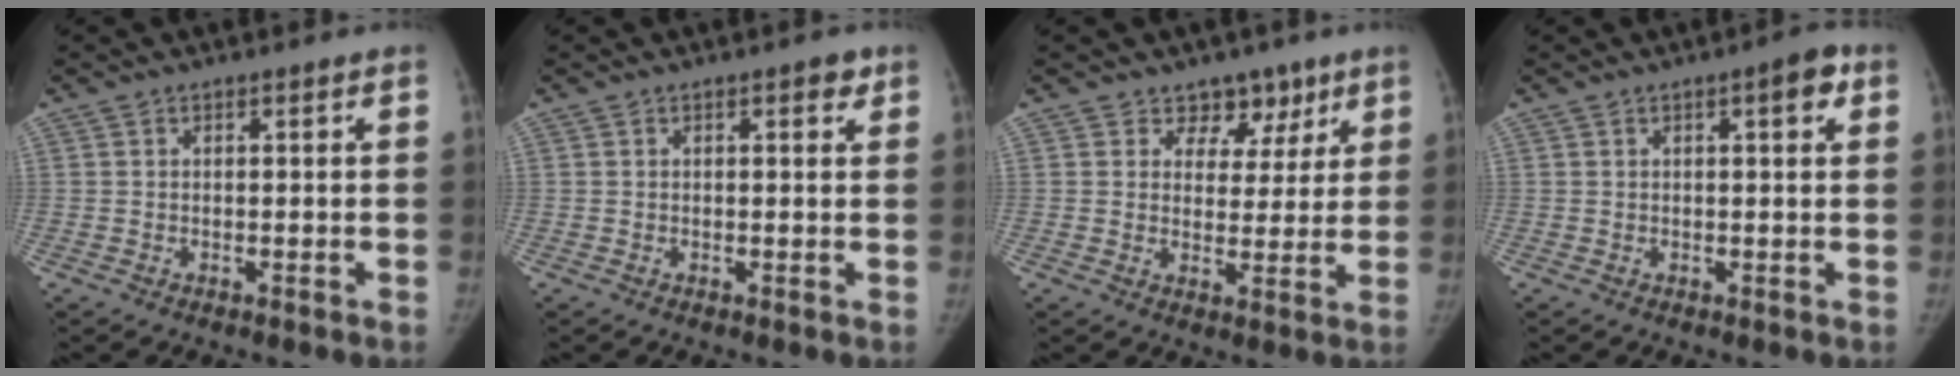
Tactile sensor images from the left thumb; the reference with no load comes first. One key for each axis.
{"total": 1.8, "fx": 1.0, "fy": 0.8, "fz": 1.2, "tx": -0.008, "ty": -0.002, "tz": 0.009}
{"total": 6.4, "fx": 4.2, "fy": 4.6, "fz": 1.2, "tx": 0.027, "ty": -0.019, "tz": 0.061}
{"total": 3.6, "fx": 1.4, "fy": 1.1, "fz": 3.1, "tx": -0.035, "ty": 0.001, "tz": 0.014}